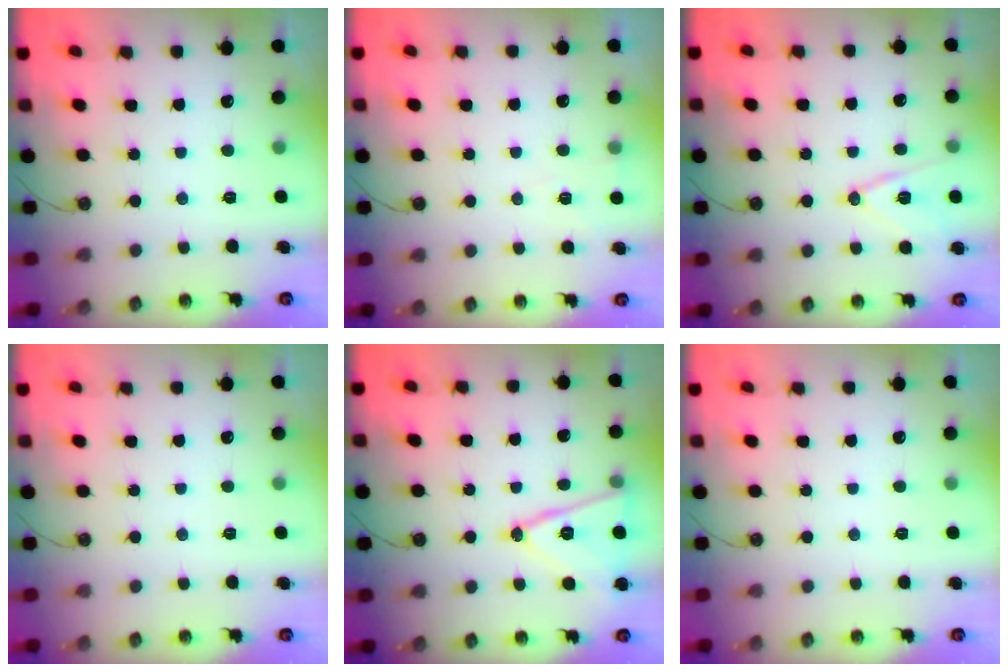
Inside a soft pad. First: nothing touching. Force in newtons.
{"total": 5.3, "press": 3.6, "slide": 4.0}
{"total": 11.3, "press": 10.7, "slide": 3.3}
{"total": 0.0}
{"total": 14.5, "press": 14.1, "slide": 3.2}
{"total": 0.0}